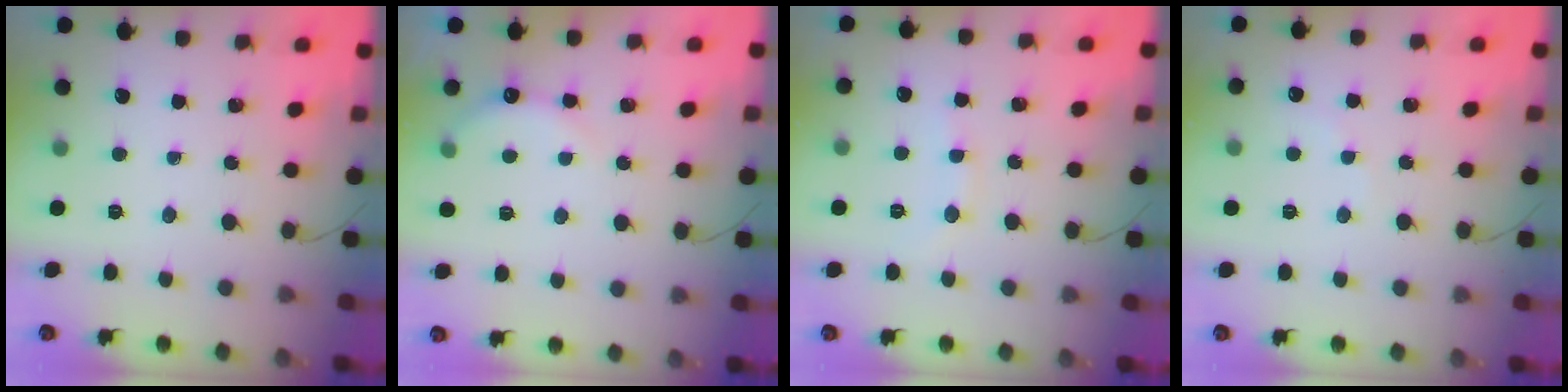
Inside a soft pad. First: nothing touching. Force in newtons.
{"total": 6.0, "press": 5.9, "slide": 1.1}
{"total": 6.1, "press": 6.0, "slide": 1.5}
{"total": 5.0, "press": 5.0, "slide": 0.9}